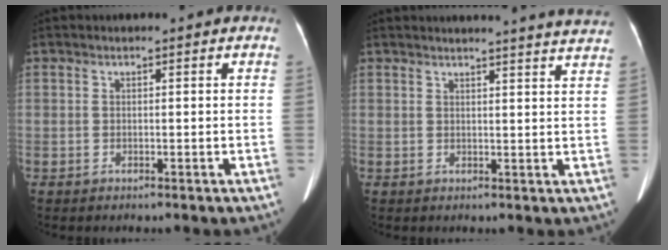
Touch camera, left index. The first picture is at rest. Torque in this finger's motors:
{"motor_torque": [0.16, -0.56, -0.03, 0.00]}